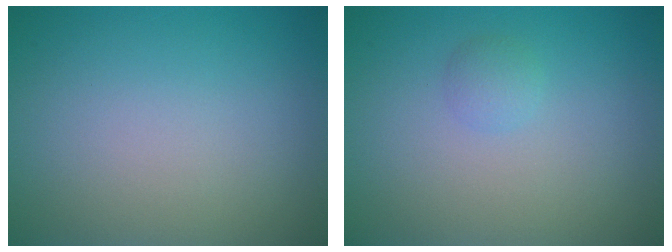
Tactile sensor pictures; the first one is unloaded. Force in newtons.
{"total": 1.1, "press": 1.1, "slide": 0.1}